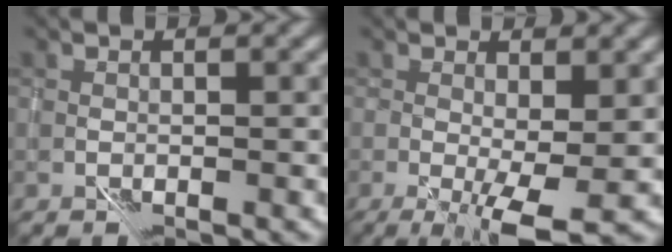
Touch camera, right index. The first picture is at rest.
{"total": 4.3, "force": [-0.2, 0.6, 4.2], "torque": [-0.072, -0.004, 0.000]}